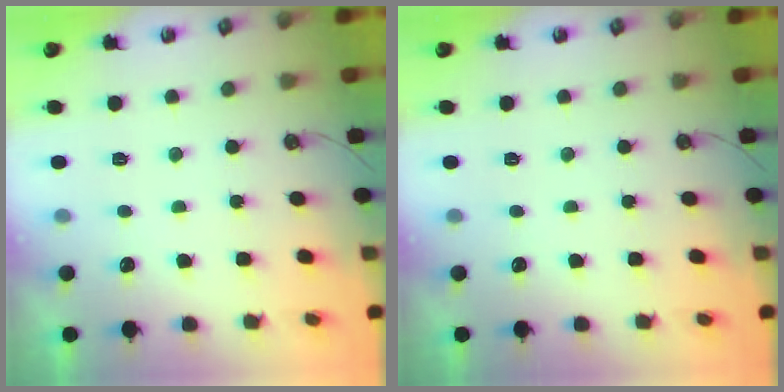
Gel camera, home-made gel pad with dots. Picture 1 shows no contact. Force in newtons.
{"total": 0.0}